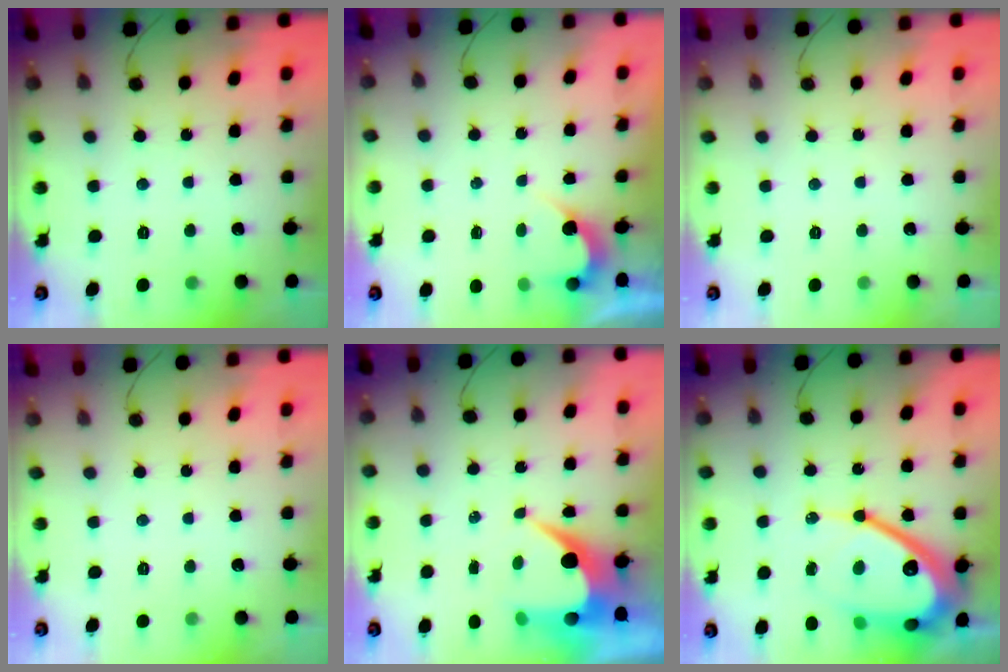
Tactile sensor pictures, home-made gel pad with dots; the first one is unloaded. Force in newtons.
{"total": 4.1, "press": 4.1, "slide": 0.1}
{"total": 0.0}
{"total": 0.0}
{"total": 9.1, "press": 9.1, "slide": 0.9}
{"total": 22.5, "press": 22.4, "slide": 1.8}